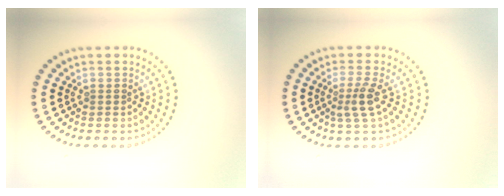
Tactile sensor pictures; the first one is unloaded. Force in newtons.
{"total": 2.4, "press": 1.8, "slide": 1.5}